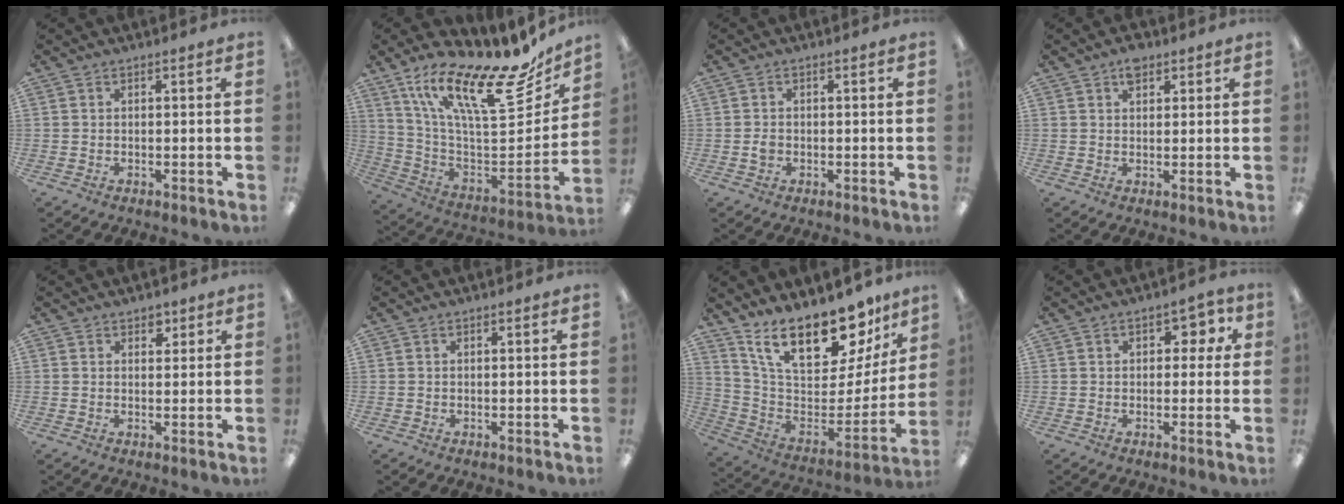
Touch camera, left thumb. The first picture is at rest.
{"total": 23.6, "force": [15.4, 6.9, 16.6], "torque": [-0.259, -0.116, 0.253]}
{"total": 1.6, "force": [-0.2, 1.2, 1.1], "torque": [-0.021, 0.004, -0.004]}
{"total": 3.9, "force": [2.5, 2.1, 2.2], "torque": [-0.023, -0.005, 0.039]}
{"total": 2.4, "force": [1.7, 1.4, 0.8], "torque": [-0.002, -0.005, 0.028]}
{"total": 0.0}
{"total": 23.5, "force": [17.0, 9.5, 13.2], "torque": [-0.212, -0.115, 0.295]}
{"total": 5.9, "force": [1.8, 3.3, 4.5], "torque": [-0.059, 0.003, 0.025]}